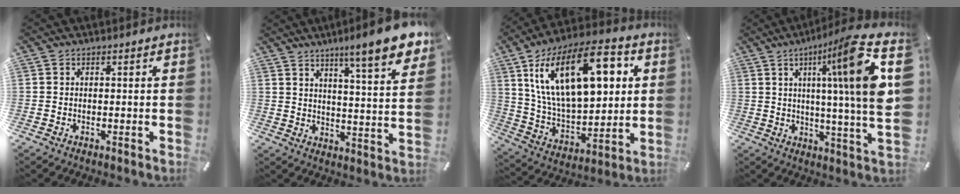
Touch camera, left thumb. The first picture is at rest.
{"total": 12.0, "force": [9.1, 1.3, 7.8], "torque": [-0.118, -0.063, 0.144]}
{"total": 25.2, "force": [10.0, 13.1, 19.0], "torque": [-0.364, -0.030, 0.158]}
{"total": 21.4, "force": [7.4, 1.0, 20.0], "torque": [-0.305, -0.044, 0.092]}